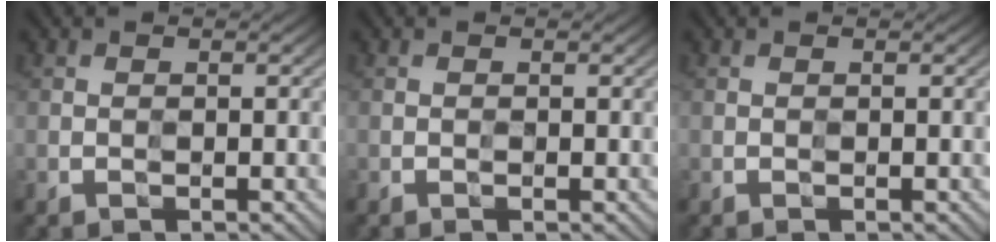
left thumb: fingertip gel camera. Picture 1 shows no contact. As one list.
[{"total": 0.0}, {"total": 0.0}]